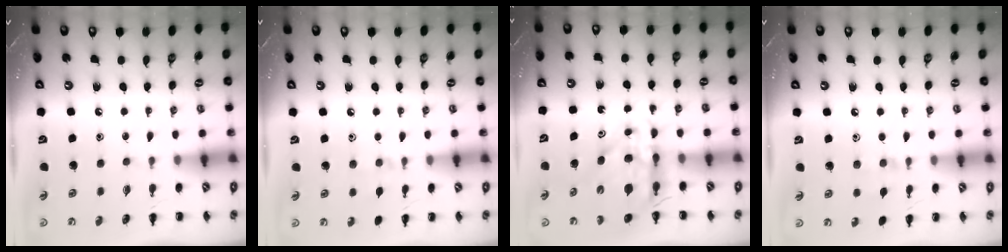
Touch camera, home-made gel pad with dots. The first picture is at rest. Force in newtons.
{"total": 4.5, "press": 4.2, "slide": 1.5}
{"total": 8.8, "press": 8.3, "slide": 3.0}
{"total": 6.2, "press": 5.9, "slide": 2.1}